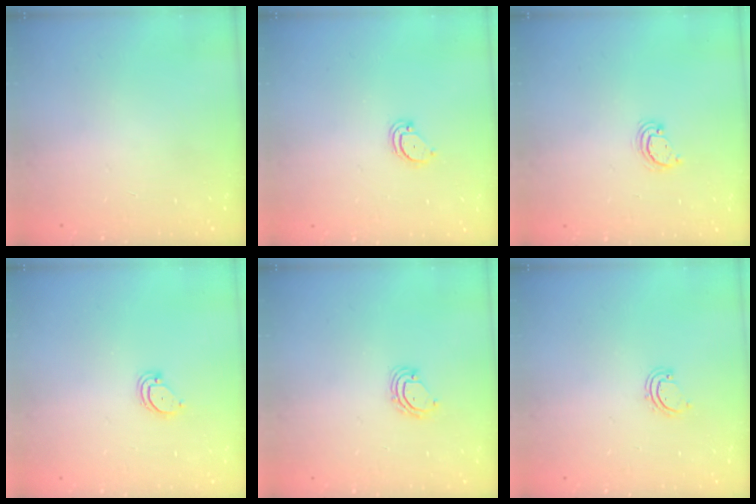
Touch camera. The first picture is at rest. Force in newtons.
{"total": 2.4, "press": 2.4, "slide": 0.2}
{"total": 3.0, "press": 3.0, "slide": 0.2}
{"total": 3.0, "press": 3.0, "slide": 0.2}
{"total": 5.0, "press": 5.0, "slide": 0.4}
{"total": 2.9, "press": 2.9, "slide": 0.3}